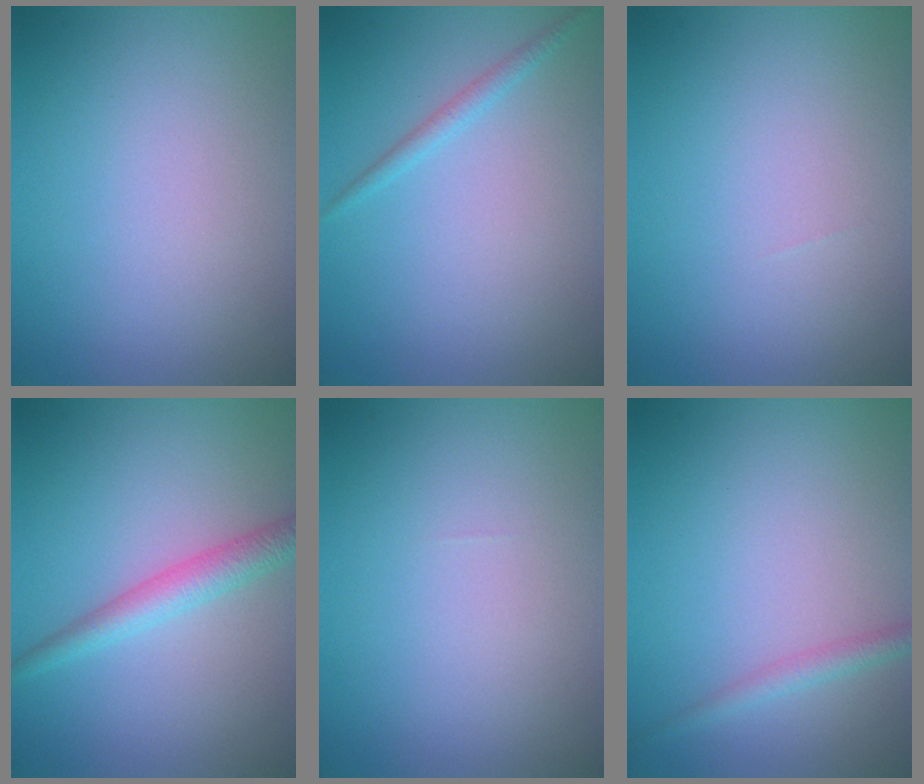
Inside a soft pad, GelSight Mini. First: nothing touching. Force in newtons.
{"total": 1.2, "press": 1.2, "slide": 0.0}
{"total": 0.0}
{"total": 2.7, "press": 2.7, "slide": 0.1}
{"total": 0.0}
{"total": 1.5, "press": 1.5, "slide": 0.0}